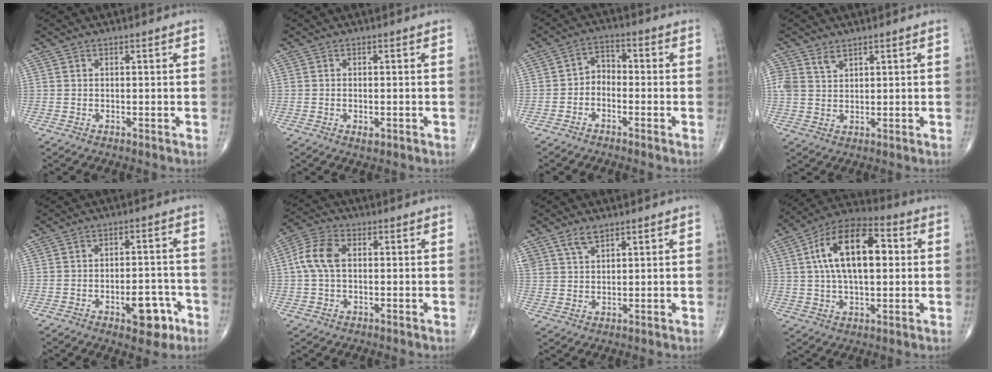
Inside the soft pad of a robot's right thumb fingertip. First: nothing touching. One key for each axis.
{"total": 1.5, "fx": -0.5, "fy": 0.7, "fz": 1.2, "tx": -0.020, "ty": -0.003, "tz": -0.006}
{"total": 4.0, "fx": -1.7, "fy": 2.9, "fz": 2.1, "tx": -0.017, "ty": 0.028, "tz": -0.044}
{"total": 4.1, "fx": 2.6, "fy": 2.7, "fz": 1.6, "tx": -0.024, "ty": -0.011, "tz": 0.058}
{"total": 7.8, "fx": -3.5, "fy": 3.9, "fz": 5.8, "tx": -0.057, "ty": 0.025, "tz": -0.043}
{"total": 7.1, "fx": 0.8, "fy": 4.4, "fz": 5.6, "tx": -0.125, "ty": 0.020, "tz": 0.009}
{"total": 4.1, "fx": 2.9, "fy": 2.0, "fz": 2.1, "tx": -0.032, "ty": -0.013, "tz": 0.060}
{"total": 17.7, "fx": 3.3, "fy": 9.0, "fz": 14.8, "tx": -0.242, "ty": 0.023, "tz": 0.048}